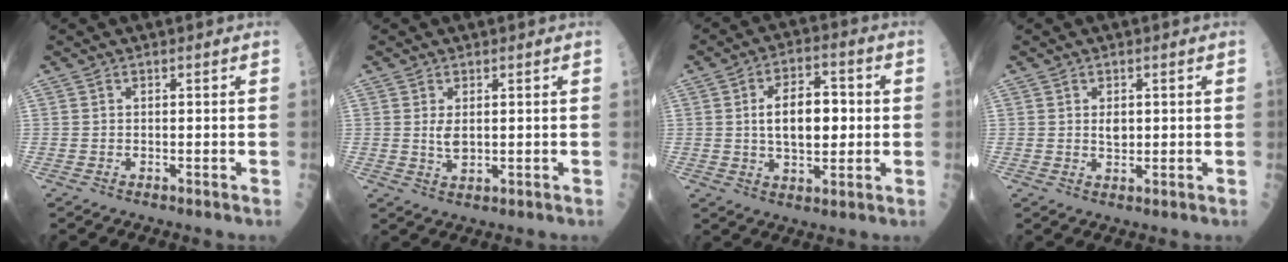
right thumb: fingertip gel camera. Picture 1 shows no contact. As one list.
[{"total": 2.9, "force": [0.5, 1.5, 2.4], "torque": [-0.042, -0.010, 0.015]}, {"total": 11.2, "force": [0.8, 6.0, 9.5], "torque": [-0.132, 0.008, 0.014]}, {"total": 2.2, "force": [0.4, 1.4, 1.6], "torque": [-0.018, -0.004, 0.008]}]